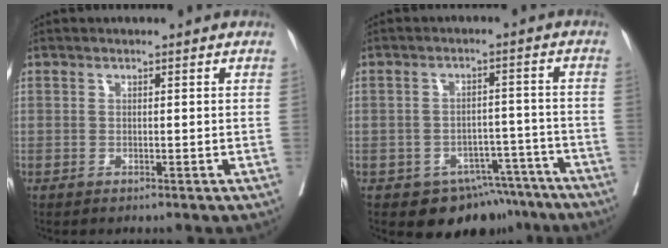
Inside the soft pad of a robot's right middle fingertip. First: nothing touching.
{"total": 8.7, "force": [-6.5, 5.5, 1.8], "torque": [0.005, 0.032, -0.083]}